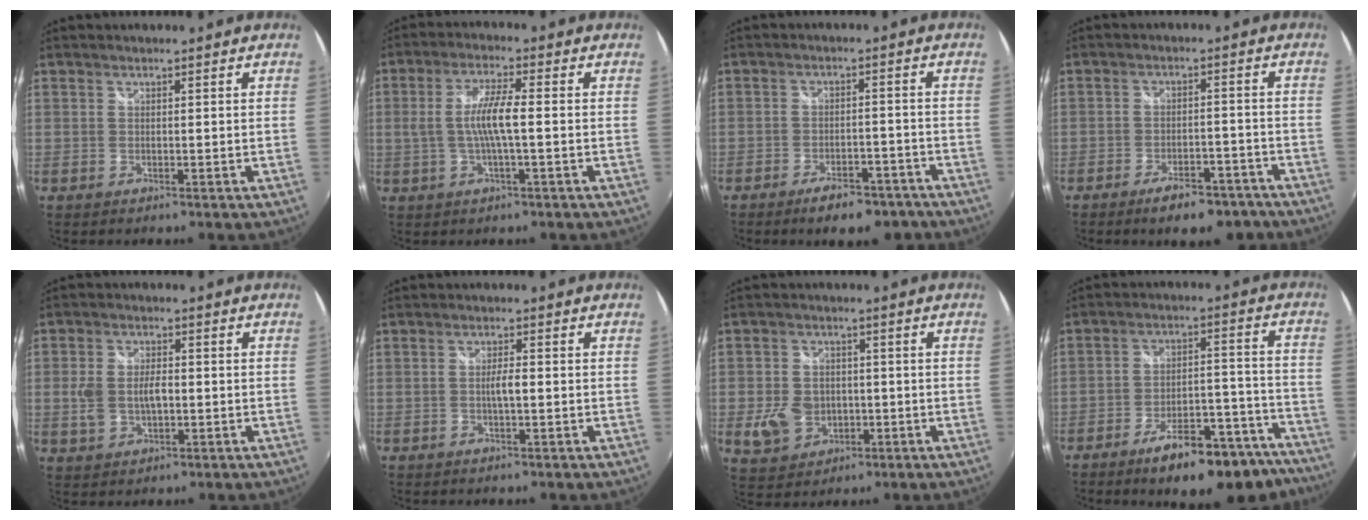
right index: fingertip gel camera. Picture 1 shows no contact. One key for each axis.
{"total": 7.1, "fx": -0.6, "fy": 0.8, "fz": 7.0, "tx": -0.135, "ty": 0.000, "tz": -0.008}
{"total": 8.9, "fx": -6.8, "fy": 3.5, "fz": 4.6, "tx": -0.088, "ty": 0.006, "tz": -0.090}
{"total": 9.3, "fx": -7.1, "fy": 3.6, "fz": 4.8, "tx": -0.090, "ty": 0.008, "tz": -0.094}
{"total": 7.1, "fx": -0.7, "fy": 4.4, "fz": 5.5, "tx": -0.111, "ty": 0.001, "tz": -0.011}
{"total": 2.6, "fx": -0.4, "fy": 0.4, "fz": 2.5, "tx": -0.045, "ty": 0.001, "tz": -0.008}
{"total": 8.9, "fx": -1.9, "fy": 7.2, "fz": 4.9, "tx": -0.122, "ty": 0.002, "tz": -0.024}
{"total": 19.8, "fx": -16.1, "fy": 6.1, "fz": 9.7, "tx": -0.132, "ty": 0.031, "tz": -0.206}